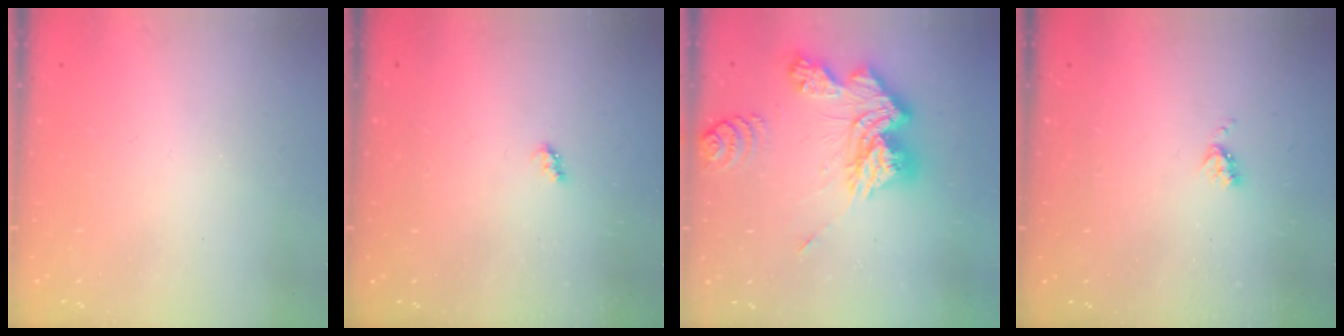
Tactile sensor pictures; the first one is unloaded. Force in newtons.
{"total": 2.6, "press": 2.6, "slide": 0.4}
{"total": 20.4, "press": 20.3, "slide": 1.9}
{"total": 4.0, "press": 3.9, "slide": 0.6}